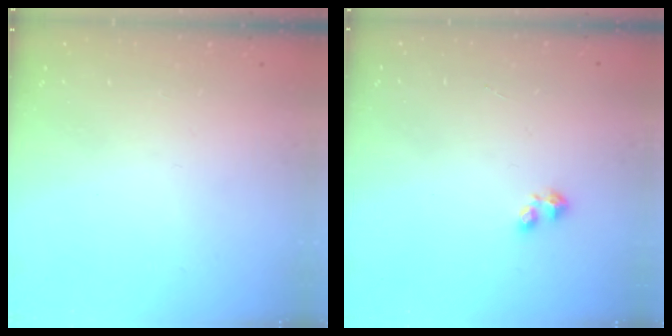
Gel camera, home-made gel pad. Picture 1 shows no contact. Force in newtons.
{"total": 1.5, "press": 1.5, "slide": 0.3}